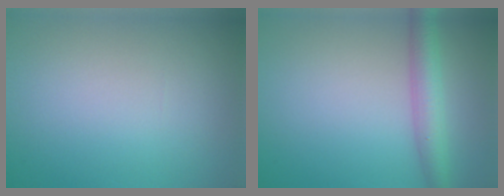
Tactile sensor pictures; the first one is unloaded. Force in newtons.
{"total": 3.7, "press": 3.7, "slide": 0.1}